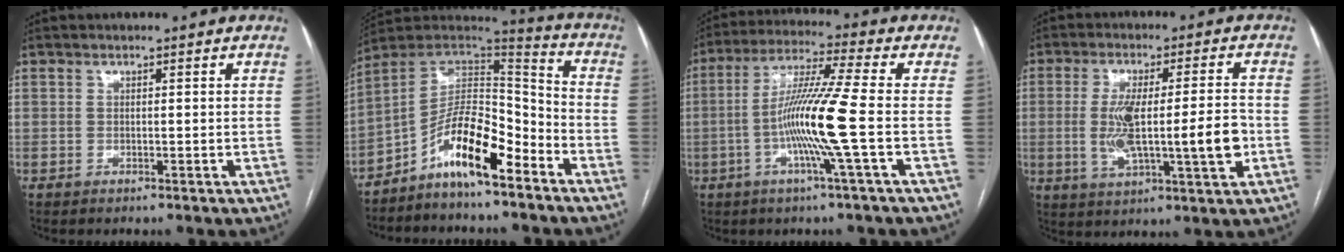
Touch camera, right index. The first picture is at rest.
{"total": 12.3, "force": [-7.5, 3.2, 9.2], "torque": [-0.156, 0.034, -0.134]}
{"total": 11.6, "force": [-2.4, -1.9, 11.2], "torque": [-0.215, -0.006, -0.054]}
{"total": 12.3, "force": [-1.6, 1.7, 12.0], "torque": [-0.216, 0.005, -0.022]}